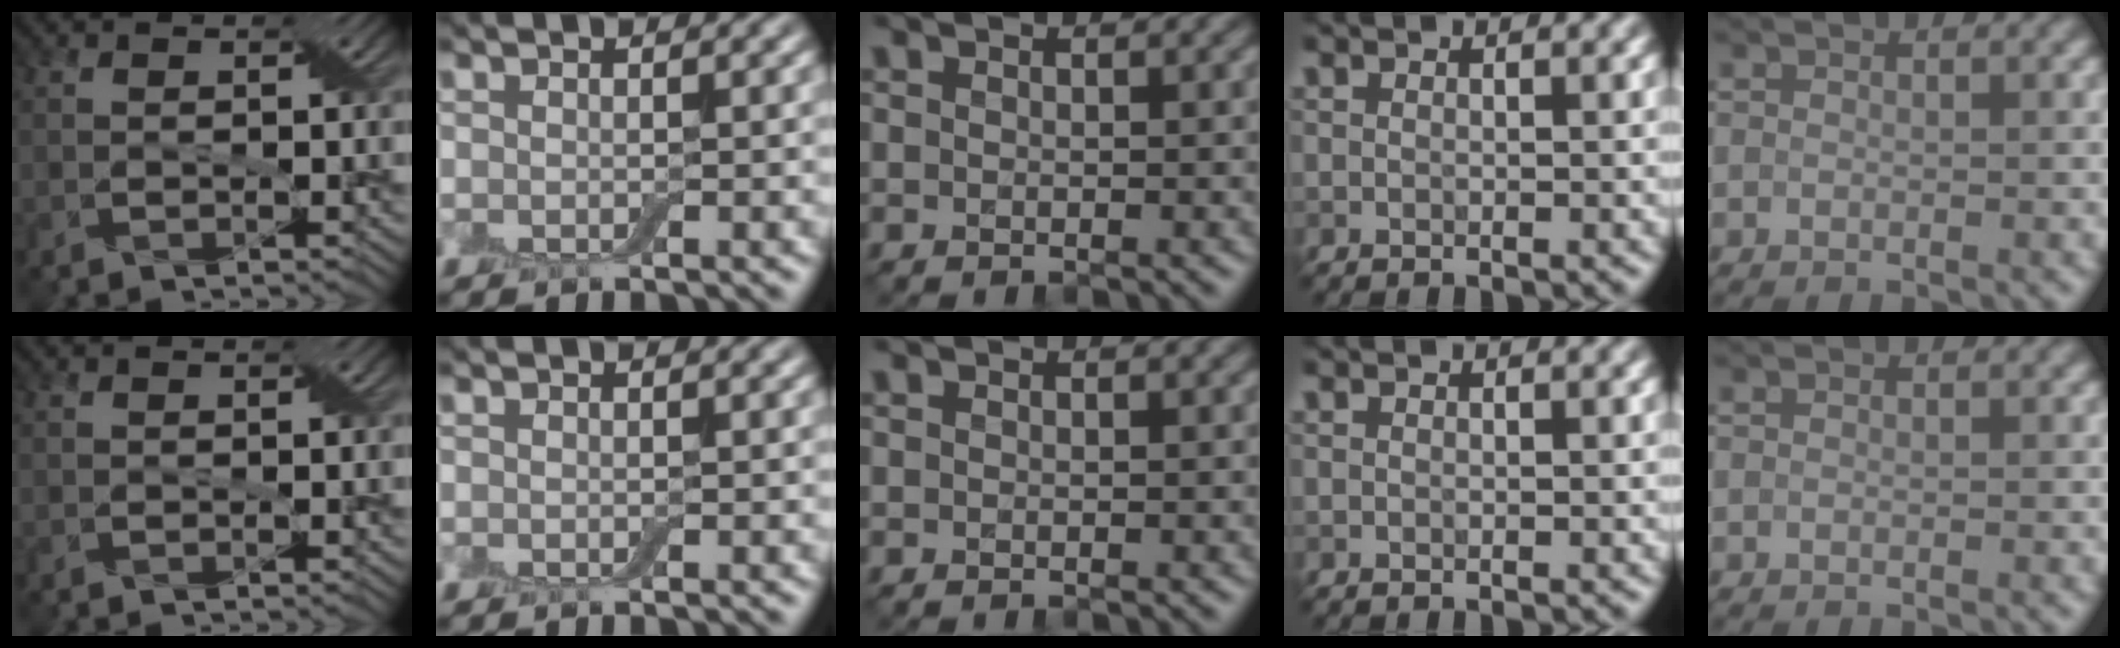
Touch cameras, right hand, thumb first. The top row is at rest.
{}